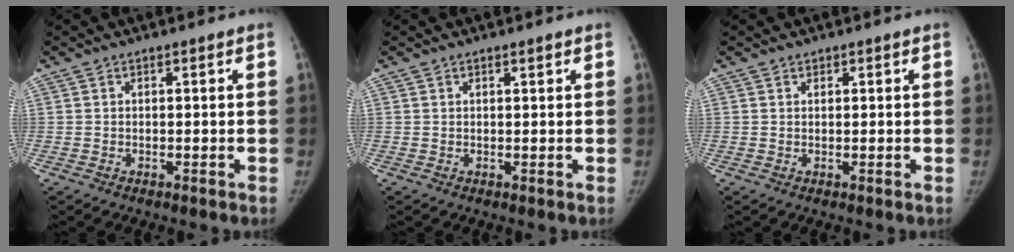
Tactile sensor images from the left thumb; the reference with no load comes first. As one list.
[{"total": 0.8, "force": [0.6, 0.2, 0.5], "torque": [-0.007, -0.003, 0.010]}, {"total": 0.6, "force": [0.4, 0.4, 0.1], "torque": [0.002, -0.003, 0.006]}]